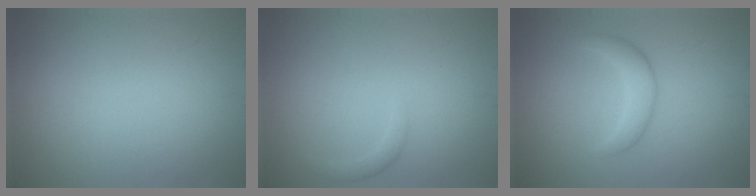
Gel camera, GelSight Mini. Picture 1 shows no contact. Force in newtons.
{"total": 1.0, "press": 0.9, "slide": 0.1}
{"total": 2.2, "press": 2.2, "slide": 0.1}